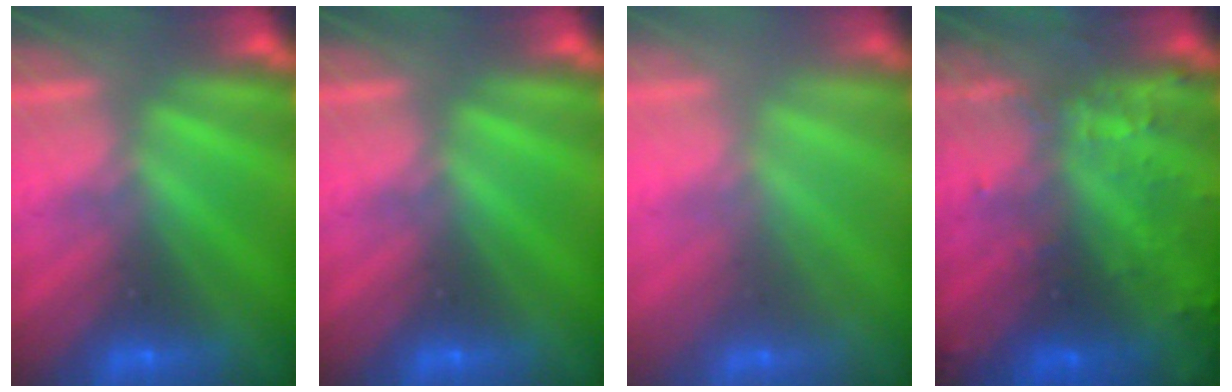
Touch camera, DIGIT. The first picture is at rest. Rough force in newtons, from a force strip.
{"total": 0.0}
{"total": 2.2}
{"total": 7.5}